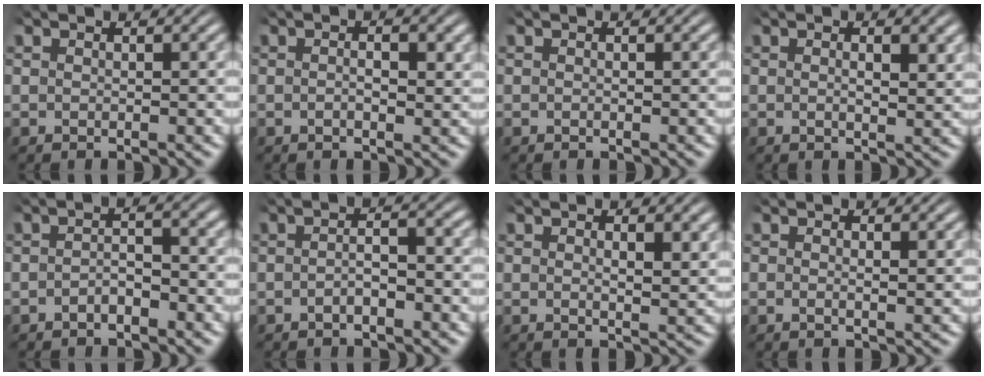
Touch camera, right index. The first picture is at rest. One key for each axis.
{"total": 2.0, "fx": 0.0, "fy": 0.8, "fz": 1.9, "tx": -0.022, "ty": 0.005, "tz": -0.006}
{"total": 0.0}
{"total": 1.5, "fx": 0.5, "fy": 0.2, "fz": 1.4, "tx": -0.021, "ty": -0.004, "tz": 0.007}
{"total": 2.1, "fx": -1.4, "fy": 0.7, "fz": 1.5, "tx": -0.016, "ty": -0.001, "tz": -0.026}
{"total": 2.2, "fx": -1.2, "fy": 0.5, "fz": 1.8, "tx": -0.022, "ty": -0.001, "tz": -0.023}
{"total": 1.5, "fx": 0.7, "fy": 0.0, "fz": 1.3, "tx": -0.019, "ty": -0.009, "tz": 0.013}
{"total": 0.7, "fx": 0.0, "fy": 0.2, "fz": 0.6, "tx": -0.017, "ty": -0.008, "tz": 0.000}